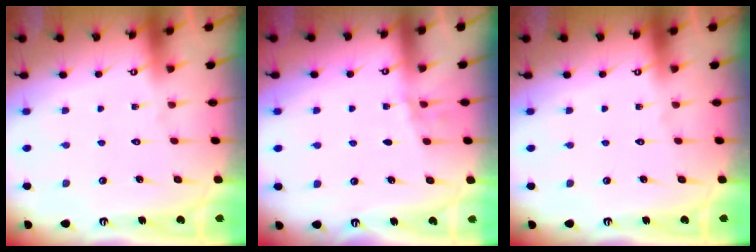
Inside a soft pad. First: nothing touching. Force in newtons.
{"total": 2.4, "press": 2.3, "slide": 0.3}
{"total": 0.0}